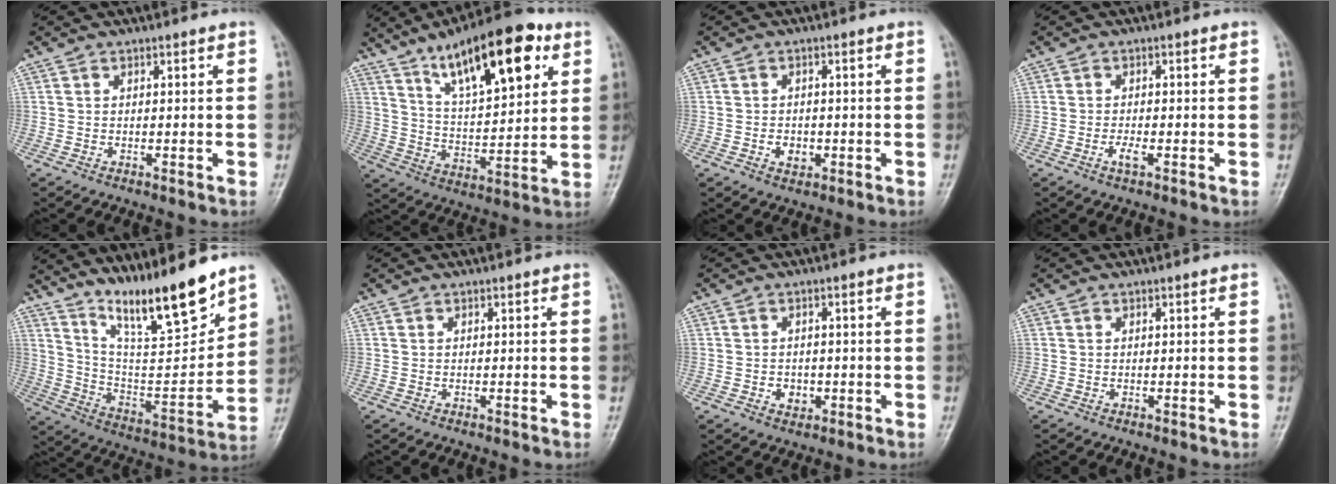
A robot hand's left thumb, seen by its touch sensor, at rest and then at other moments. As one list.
[{"total": 19.9, "force": [10.5, 7.1, 15.4], "torque": [-0.205, -0.033, 0.176]}, {"total": 2.9, "force": [-0.9, 2.2, 1.8], "torque": [-0.019, 0.003, -0.012]}, {"total": 2.0, "force": [-0.9, 0.6, 1.7], "torque": [-0.037, 0.001, -0.019]}, {"total": 17.4, "force": [13.4, 2.7, 10.8], "torque": [-0.146, -0.088, 0.242]}, {"total": 0.0}, {"total": 2.9, "force": [-0.8, 2.3, 1.5], "torque": [-0.011, 0.004, -0.008]}, {"total": 0.0}]